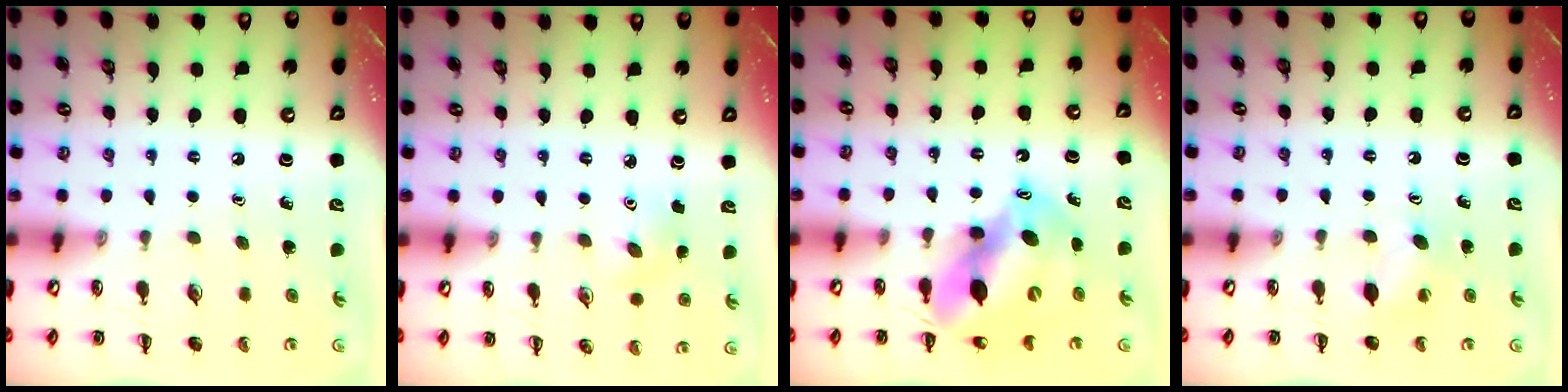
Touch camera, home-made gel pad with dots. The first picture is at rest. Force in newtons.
{"total": 5.1, "press": 4.9, "slide": 1.3}
{"total": 12.5, "press": 11.9, "slide": 3.6}
{"total": 4.9, "press": 4.8, "slide": 1.0}